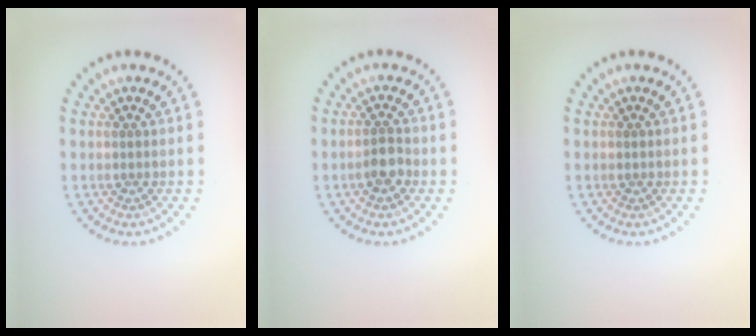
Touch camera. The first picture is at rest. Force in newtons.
{"total": 2.0, "press": 1.8, "slide": 0.8}
{"total": 0.5, "press": 0.5, "slide": 0.0}